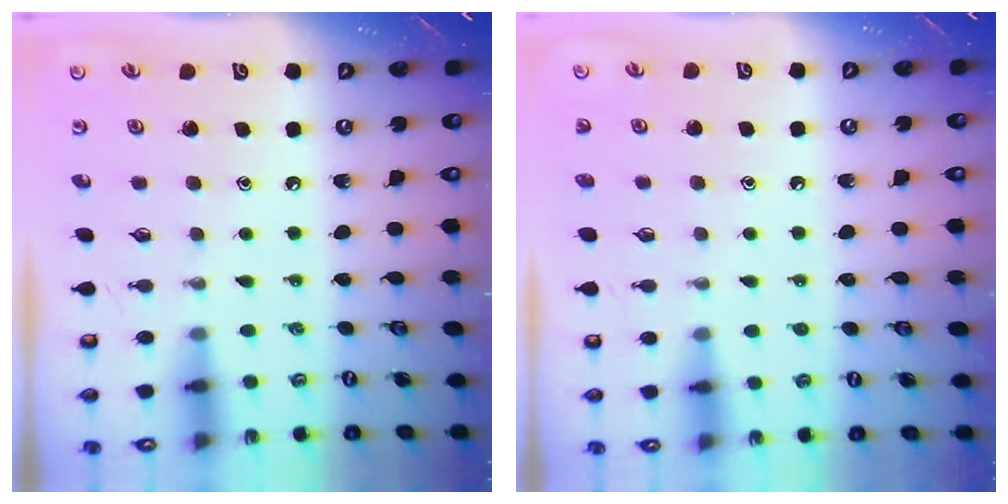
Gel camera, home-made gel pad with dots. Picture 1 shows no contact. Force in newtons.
{"total": 1.1, "press": 1.1, "slide": 0.3}